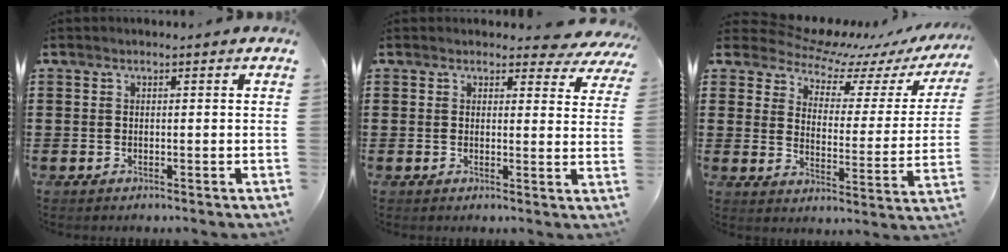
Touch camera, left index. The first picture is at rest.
{"total": 3.2, "force": [2.8, 1.0, 1.1], "torque": [-0.016, -0.013, 0.047]}
{"total": 7.1, "force": [6.7, 1.9, 1.6], "torque": [-0.057, -0.055, 0.111]}